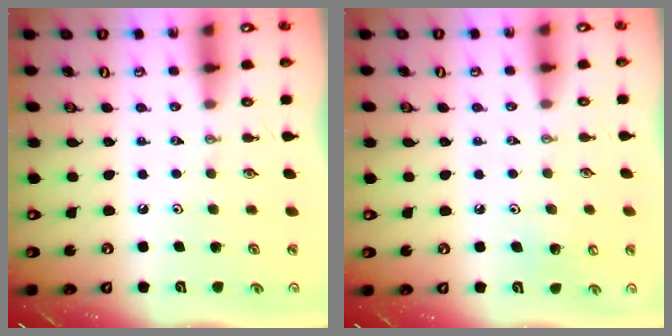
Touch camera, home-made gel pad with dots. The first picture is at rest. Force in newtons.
{"total": 7.0, "press": 6.9, "slide": 0.9}